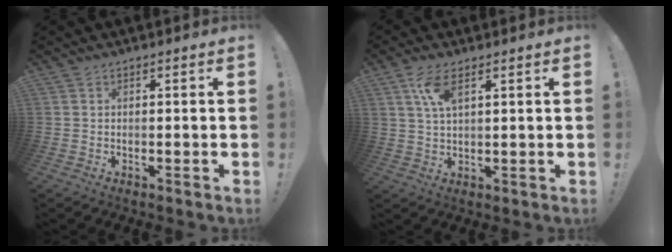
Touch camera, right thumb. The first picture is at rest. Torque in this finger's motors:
{"motor_torque": [0.04, 0.07, 0.54, 0.20, 0.04]}